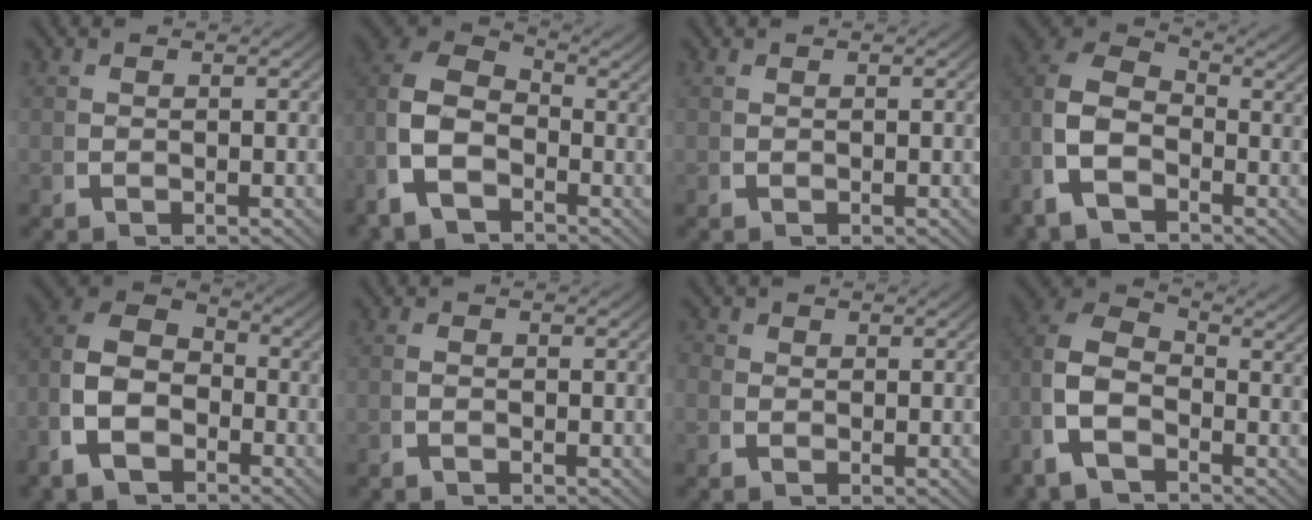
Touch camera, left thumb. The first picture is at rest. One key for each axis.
{"total": 8.7, "fx": 0.0, "fy": 6.6, "fz": 5.6, "tx": -0.124, "ty": -0.014, "tz": -0.006}
{"total": 0.0}
{"total": 7.7, "fx": 0.0, "fy": 5.6, "fz": 5.3, "tx": -0.113, "ty": -0.012, "tz": -0.008}
{"total": 9.5, "fx": -0.4, "fy": 7.4, "fz": 6.0, "tx": -0.132, "ty": -0.013, "tz": -0.009}
{"total": 0.7, "fx": -0.6, "fy": 0.0, "fz": 0.2, "tx": -0.005, "ty": -0.001, "tz": -0.015}
{"total": 1.3, "fx": -0.2, "fy": 1.3, "fz": 0.3, "tx": -0.002, "ty": -0.003, "tz": -0.012}
{"total": 6.9, "fx": 0.0, "fy": 4.8, "fz": 4.9, "tx": -0.103, "ty": -0.010, "tz": -0.010}